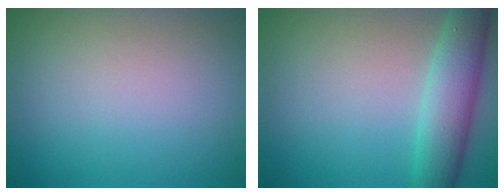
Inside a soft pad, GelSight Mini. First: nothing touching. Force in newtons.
{"total": 4.9, "press": 4.9, "slide": 0.1}